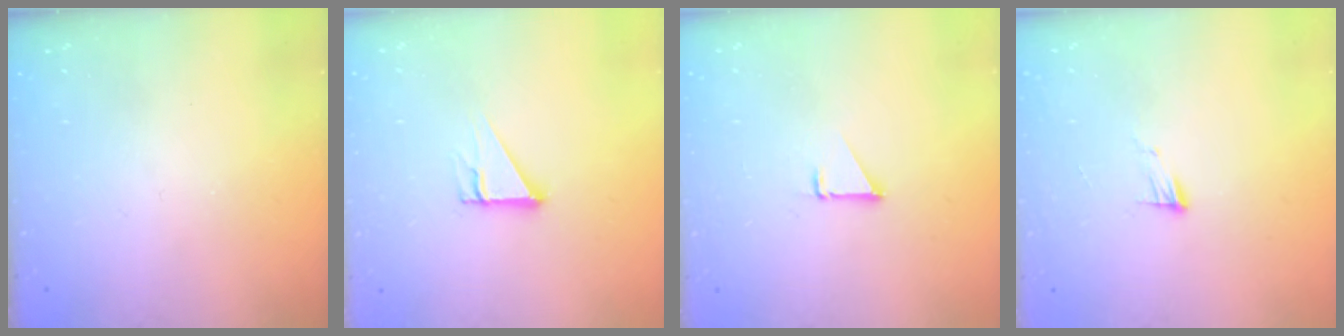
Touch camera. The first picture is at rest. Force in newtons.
{"total": 3.1, "press": 3.1, "slide": 0.1}
{"total": 1.4, "press": 1.3, "slide": 0.1}
{"total": 5.1, "press": 5.1, "slide": 0.5}